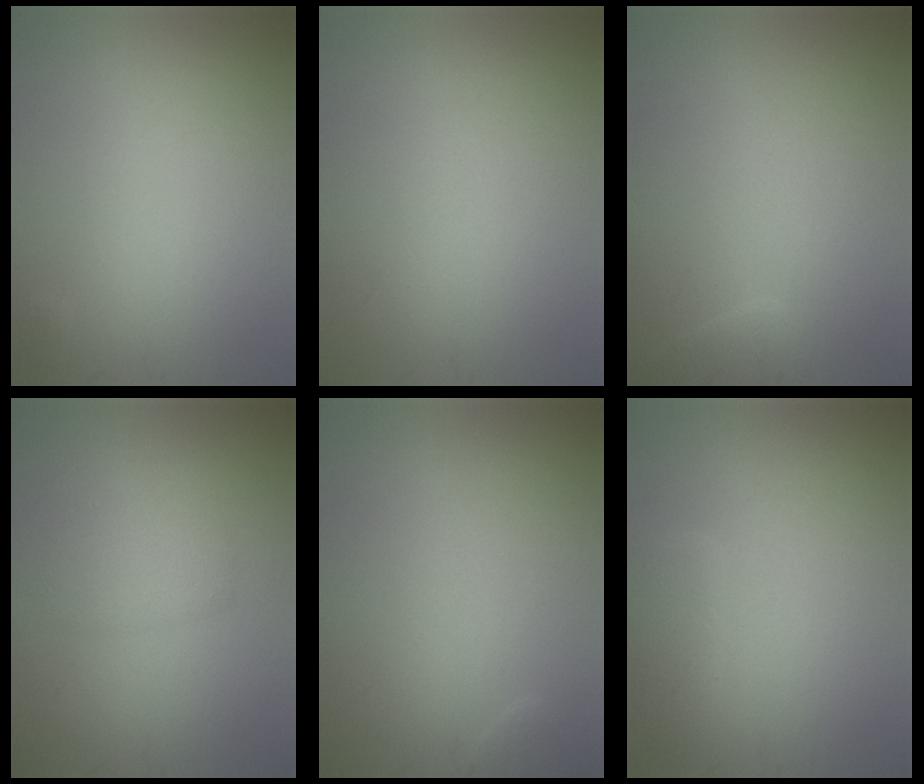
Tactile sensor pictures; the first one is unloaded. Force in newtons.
{"total": 0.0}
{"total": 1.5, "press": 1.5, "slide": 0.1}
{"total": 2.4, "press": 2.4, "slide": 0.1}
{"total": 0.8, "press": 0.8, "slide": 0.1}
{"total": 1.8, "press": 1.8, "slide": 0.2}